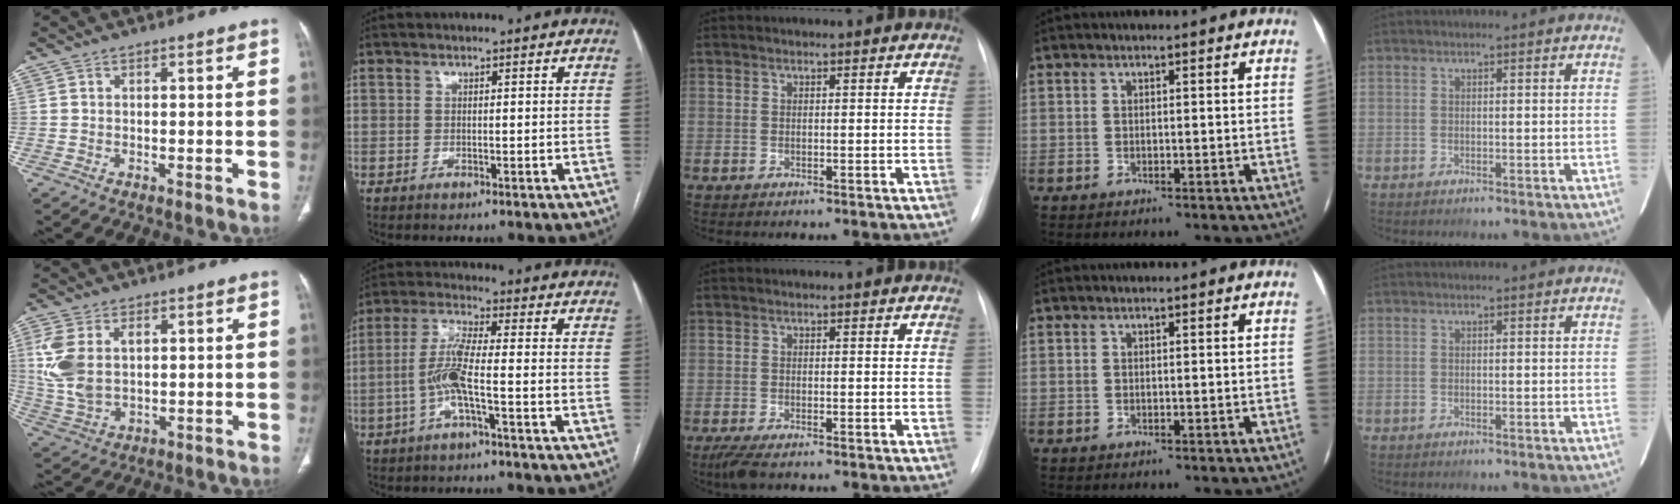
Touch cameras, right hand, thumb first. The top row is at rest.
{"thumb": {"total": 10.2, "force": [2.2, 6.2, 7.8], "torque": [-0.178, 0.001, 0.054]}, "index": {"total": 6.7, "force": [-2.0, 0.1, 6.4], "torque": [-0.135, 0.010, -0.041]}, "middle": {"total": 3.5, "force": [-2.5, 0.9, 2.3], "torque": [-0.049, -0.012, -0.040]}}